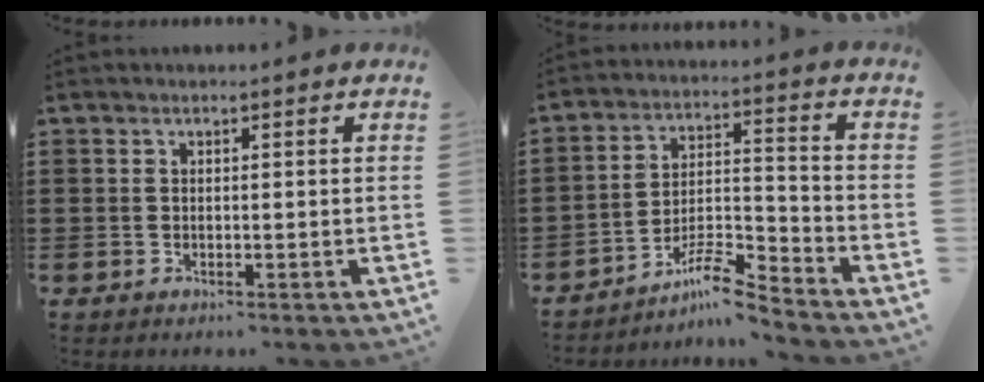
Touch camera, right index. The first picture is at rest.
{"total": 7.9, "force": [-6.7, 1.2, 4.0], "torque": [-0.075, 0.009, -0.129]}